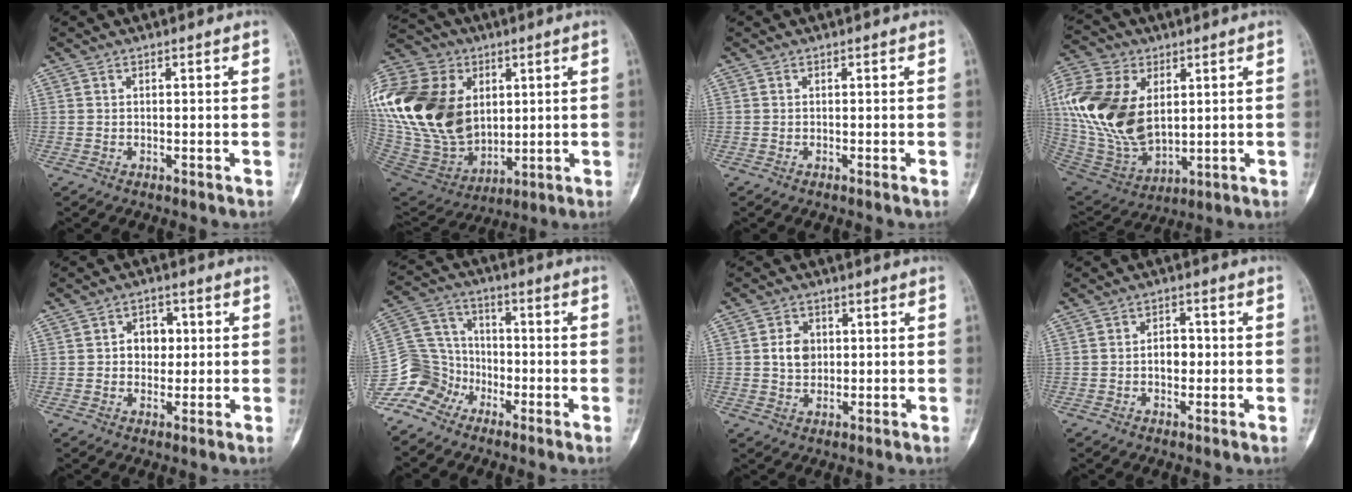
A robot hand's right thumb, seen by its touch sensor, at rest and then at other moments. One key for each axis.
{"total": 33.4, "fx": 6.6, "fy": 24.0, "fz": 22.4, "tx": -0.493, "ty": 0.019, "tz": 0.140}
{"total": 0.0}
{"total": 21.1, "fx": 3.8, "fy": 13.7, "fz": 15.7, "tx": -0.323, "ty": -0.018, "tz": 0.081}
{"total": 5.2, "fx": 0.8, "fy": 4.3, "fz": 2.8, "tx": -0.006, "ty": 0.005, "tz": 0.009}
{"total": 9.2, "fx": -6.1, "fy": 6.8, "fz": 1.3, "tx": -0.006, "ty": 0.063, "tz": -0.136}
{"total": 4.9, "fx": 0.6, "fy": 3.8, "fz": 3.0, "tx": -0.035, "ty": 0.000, "tz": 0.009}
{"total": 3.9, "fx": -0.3, "fy": 2.7, "fz": 2.8, "tx": -0.026, "ty": 0.014, "tz": -0.009}